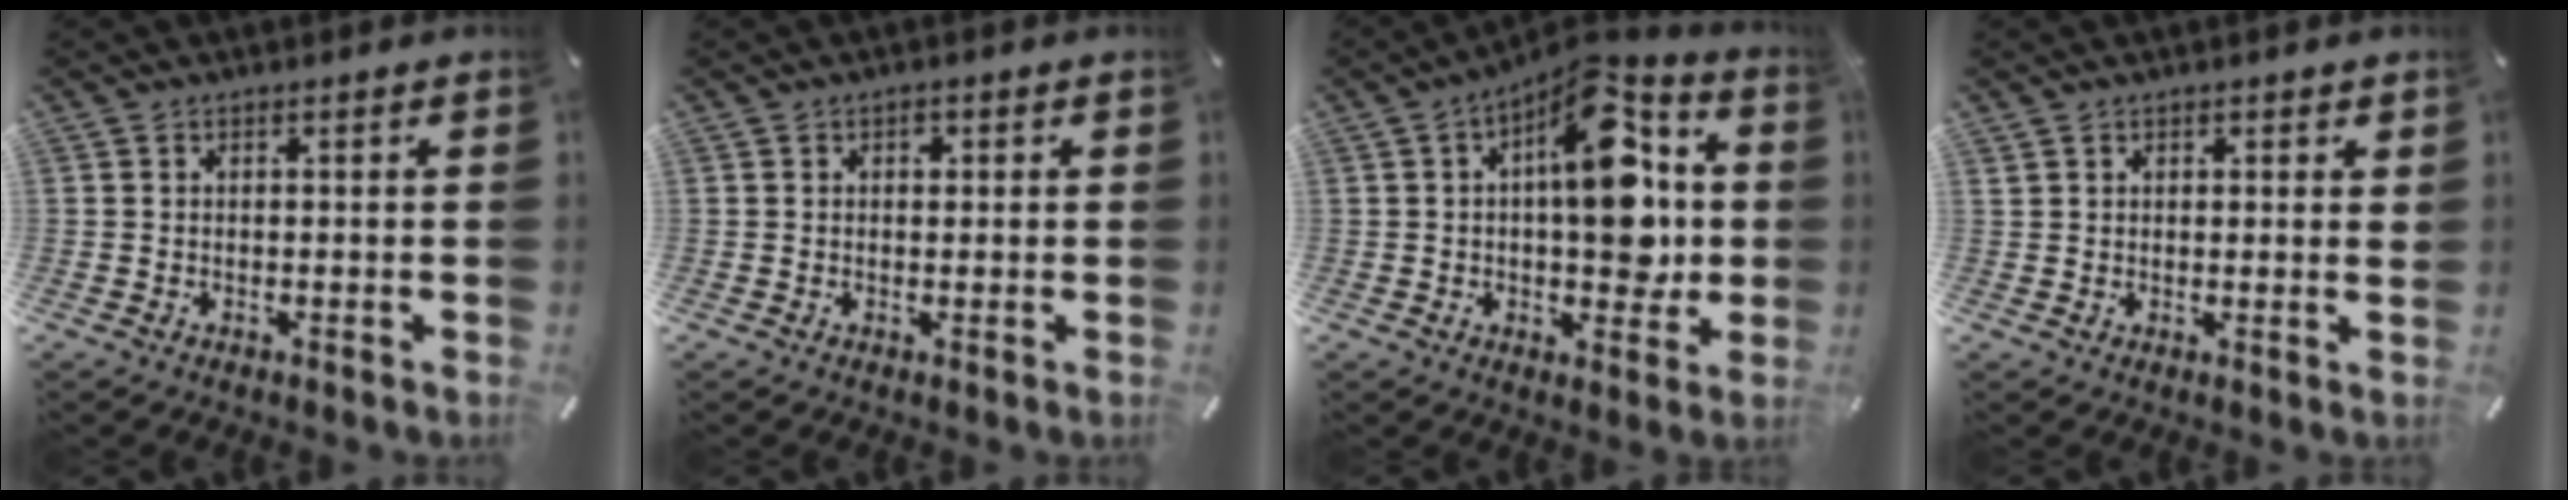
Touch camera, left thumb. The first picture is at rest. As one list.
[{"total": 1.2, "force": [0.3, 1.0, 0.6], "torque": [-0.006, 0.002, 0.002]}, {"total": 16.8, "force": [3.2, 8.7, 13.9], "torque": [-0.176, -0.021, 0.056]}, {"total": 1.6, "force": [1.2, 0.9, 0.6], "torque": [-0.013, 0.000, 0.023]}]